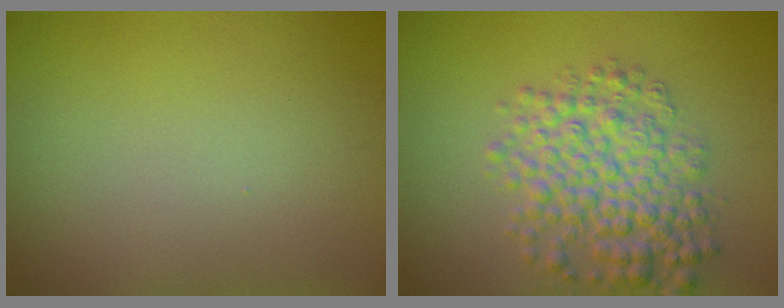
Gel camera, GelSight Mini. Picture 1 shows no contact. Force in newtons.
{"total": 6.1, "press": 6.1, "slide": 0.1}